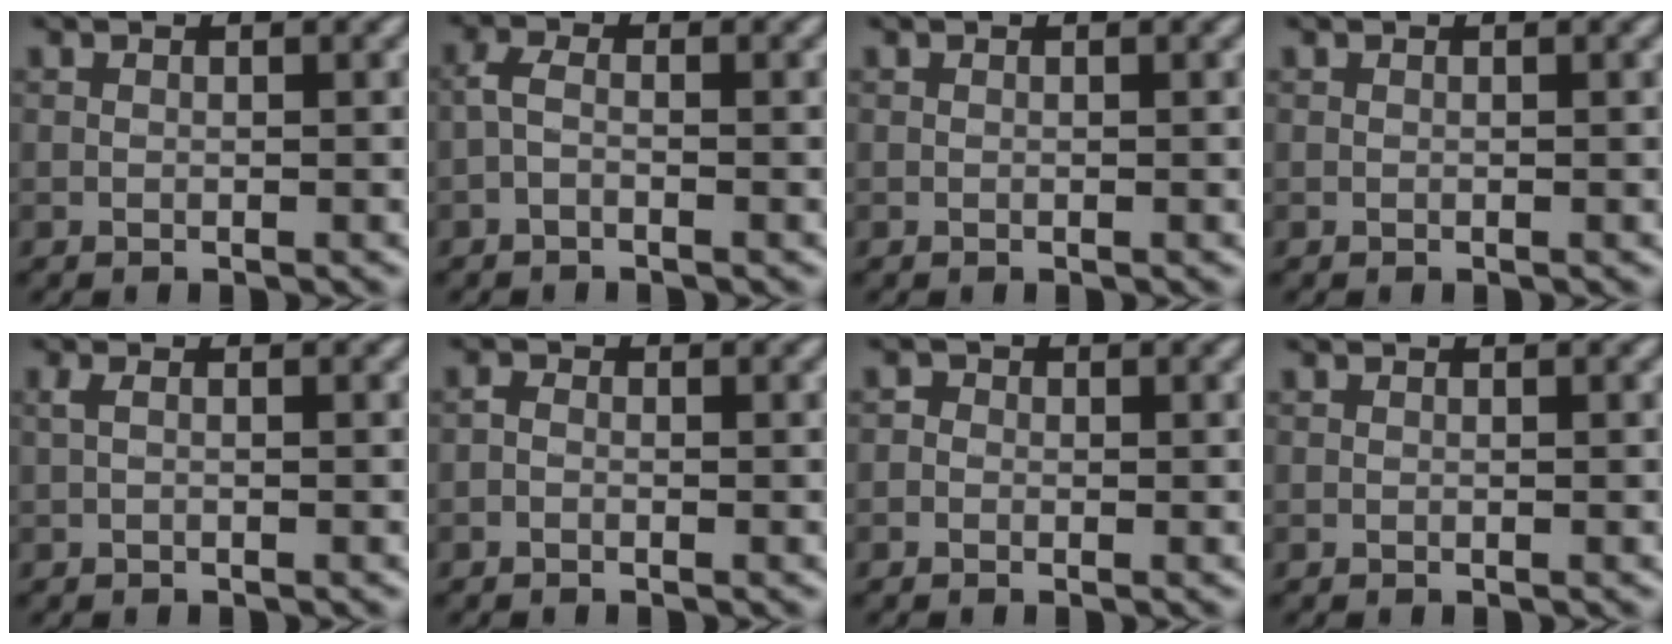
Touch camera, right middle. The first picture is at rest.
{"total": 1.6, "force": [-0.8, 0.6, 1.3], "torque": [-0.029, 0.003, -0.020]}
{"total": 0.0}
{"total": 0.0}
{"total": 0.8, "force": [0.0, 0.2, 0.8], "torque": [-0.019, 0.000, -0.001]}
{"total": 0.8, "force": [-0.4, 0.5, 0.4], "torque": [-0.009, 0.001, -0.012]}
{"total": 0.9, "force": [-0.1, 0.9, 0.3], "torque": [-0.002, -0.002, -0.013]}
{"total": 0.0}